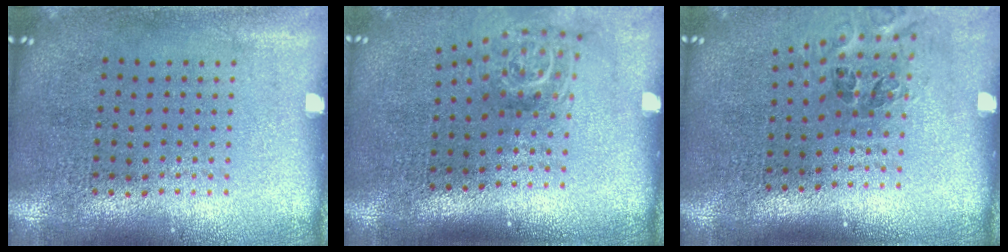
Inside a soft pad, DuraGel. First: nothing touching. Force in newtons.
{"total": 1.8, "press": 1.3, "slide": 1.3}
{"total": 1.2, "press": 0.9, "slide": 0.7}